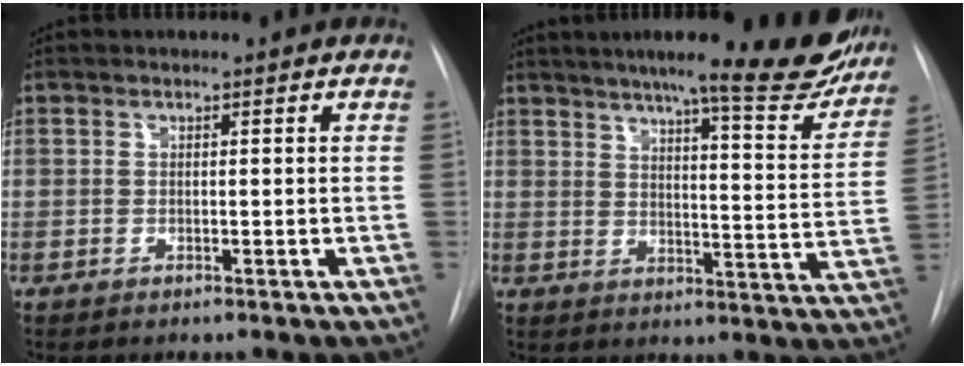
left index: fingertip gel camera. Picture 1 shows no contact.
{"total": 21.2, "force": [17.9, 2.4, 11.1], "torque": [-0.148, -0.035, 0.216]}